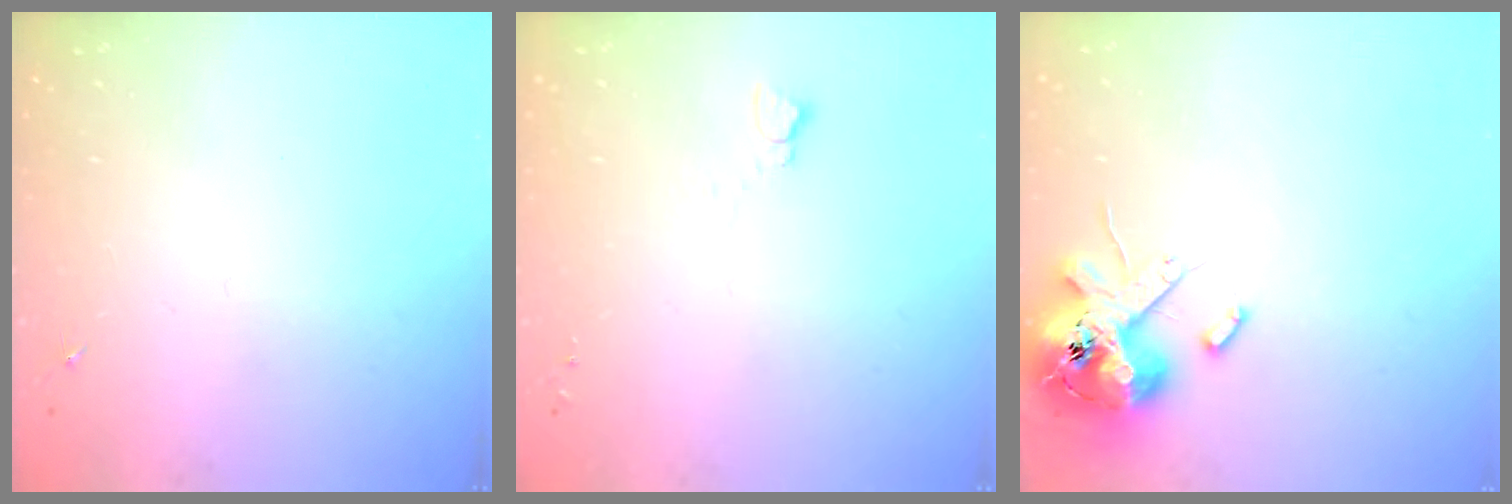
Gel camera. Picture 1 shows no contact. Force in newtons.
{"total": 2.7, "press": 2.7, "slide": 0.3}
{"total": 14.9, "press": 14.7, "slide": 2.3}